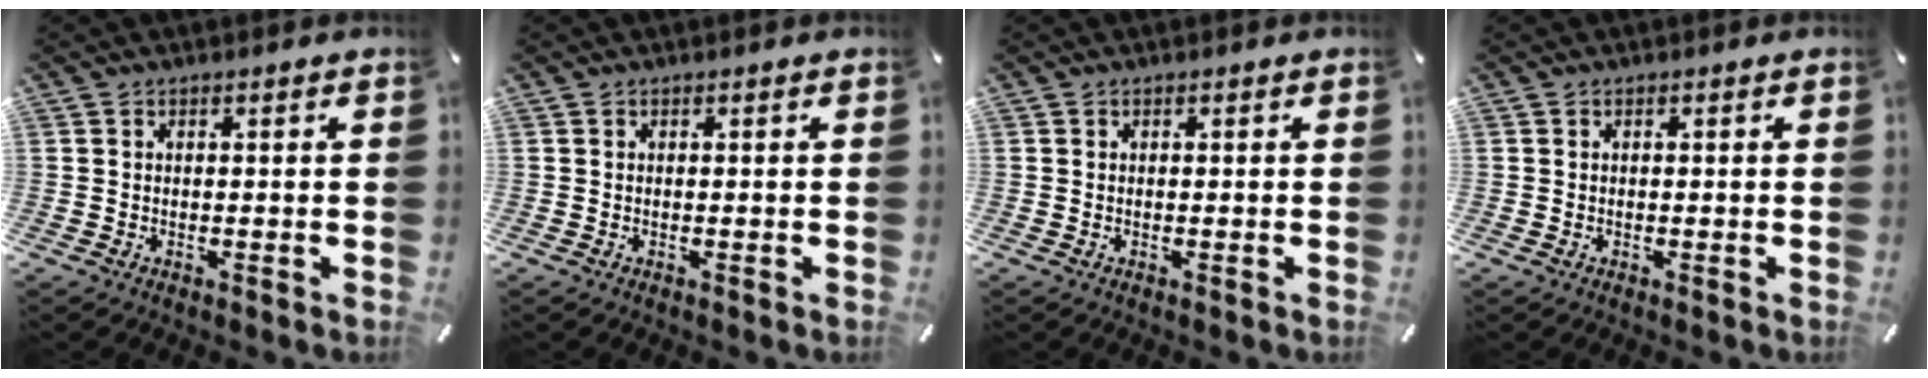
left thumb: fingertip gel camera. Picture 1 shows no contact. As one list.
[{"total": 0.0}, {"total": 0.0}, {"total": 0.0}]